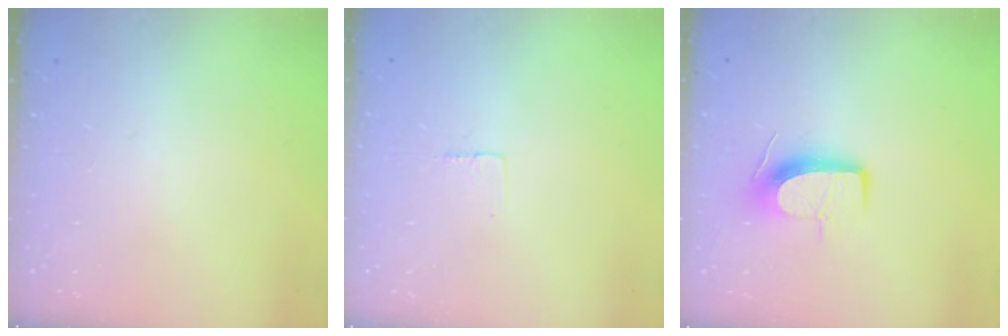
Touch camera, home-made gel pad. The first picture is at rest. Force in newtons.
{"total": 2.3, "press": 2.3, "slide": 0.1}
{"total": 9.8, "press": 9.8, "slide": 0.7}